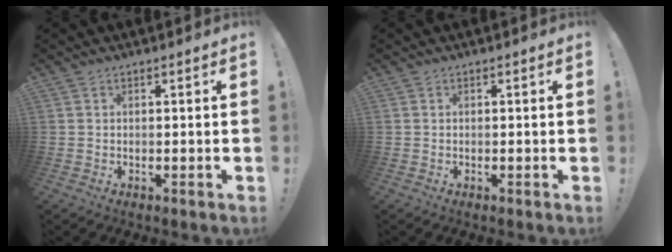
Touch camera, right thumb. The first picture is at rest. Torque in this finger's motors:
{"motor_torque": [-0.06, 0.01, 0.01, -0.01, 0.01]}